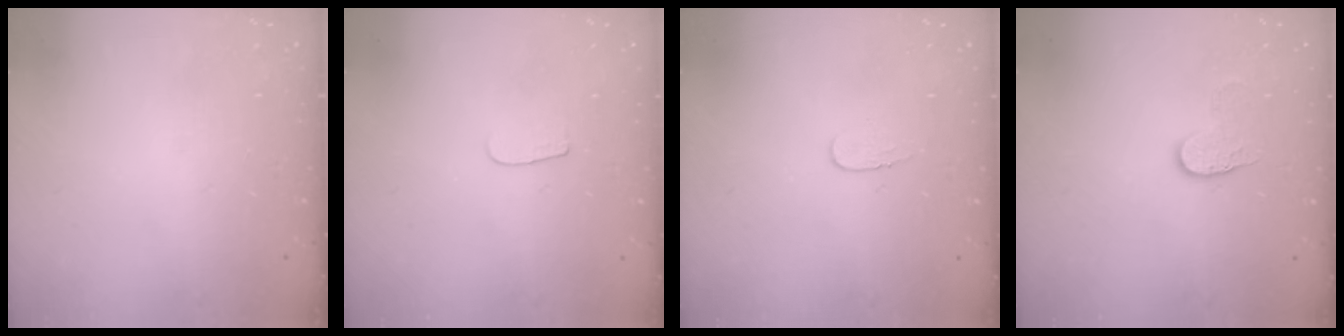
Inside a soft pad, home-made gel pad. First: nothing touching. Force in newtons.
{"total": 4.3, "press": 4.3, "slide": 0.5}
{"total": 3.9, "press": 3.9, "slide": 0.4}
{"total": 6.4, "press": 6.4, "slide": 0.6}